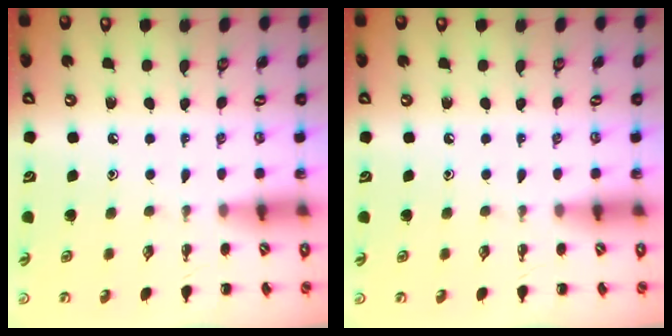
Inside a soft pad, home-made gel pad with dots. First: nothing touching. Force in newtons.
{"total": 0.0}